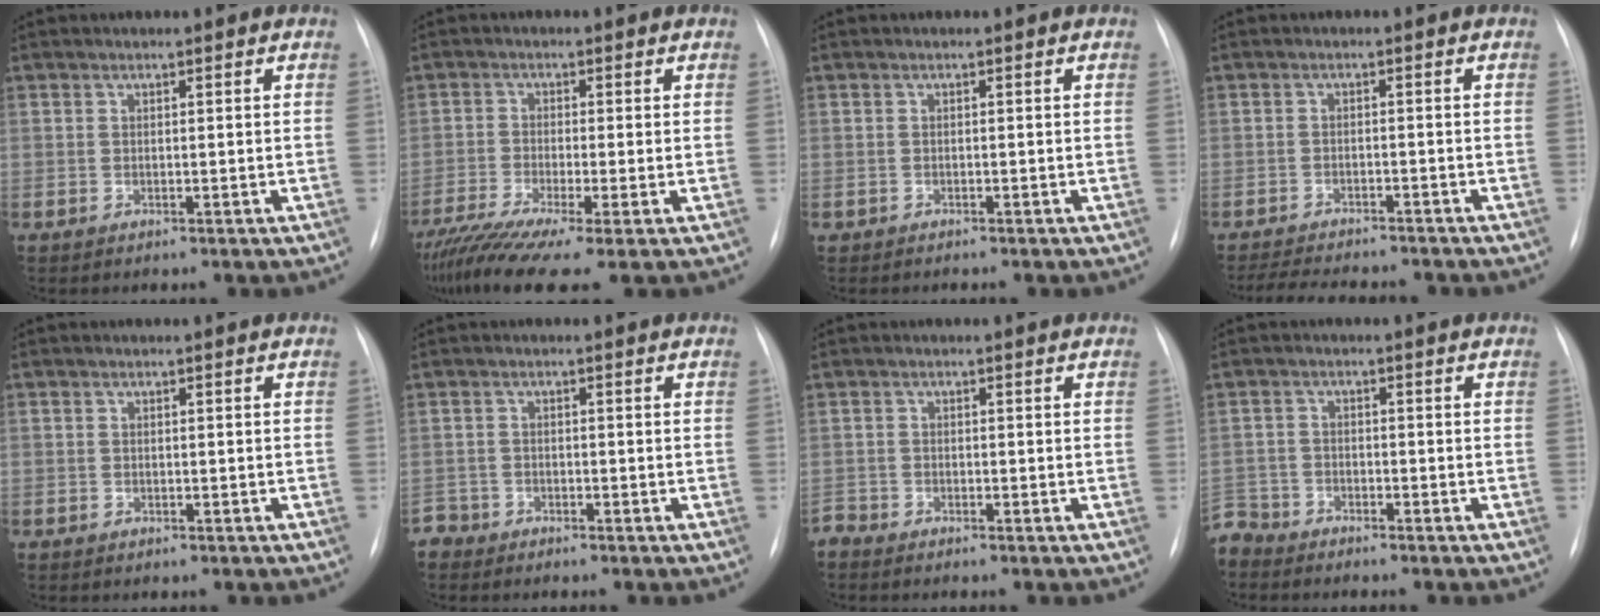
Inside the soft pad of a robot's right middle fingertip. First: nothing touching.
{"total": 11.0, "force": [-7.8, 0.6, 7.8], "torque": [-0.145, -0.024, -0.133]}
{"total": 0.6, "force": [-0.6, 0.2, 0.1], "torque": [-0.007, -0.001, -0.011]}
{"total": 10.8, "force": [-9.8, 1.9, 4.0], "torque": [-0.063, -0.007, -0.135]}
{"total": 1.3, "force": [-0.9, 0.9, 0.2], "torque": [-0.008, 0.002, -0.011]}
{"total": 3.1, "force": [-2.7, 1.2, -0.7], "torque": [0.010, -0.001, -0.058]}
{"total": 2.8, "force": [-2.8, 0.5, 0.1], "torque": [0.002, -0.009, -0.052]}
{"total": 6.2, "force": [-5.8, 2.1, 0.0], "torque": [0.003, -0.010, -0.116]}